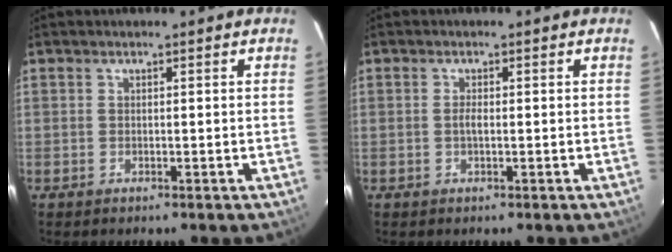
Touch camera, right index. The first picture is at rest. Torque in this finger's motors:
{"motor_torque": [0.20, -0.02, 0.22, 0.04]}